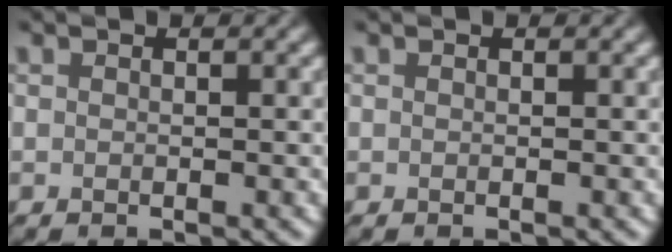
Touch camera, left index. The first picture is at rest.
{"total": 0.0}